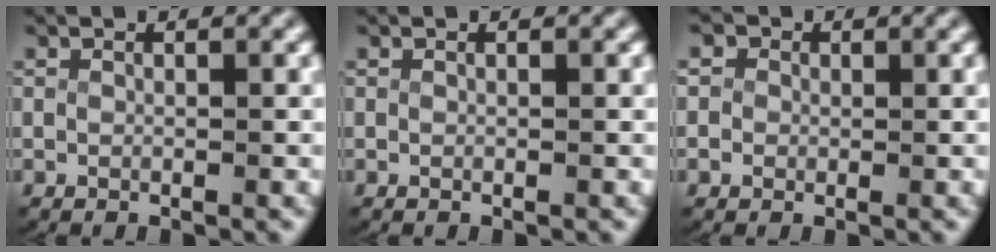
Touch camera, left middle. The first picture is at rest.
{"total": 0.0}
{"total": 2.9, "force": [0.3, 2.8, 0.6], "torque": [-0.025, 0.002, -0.004]}